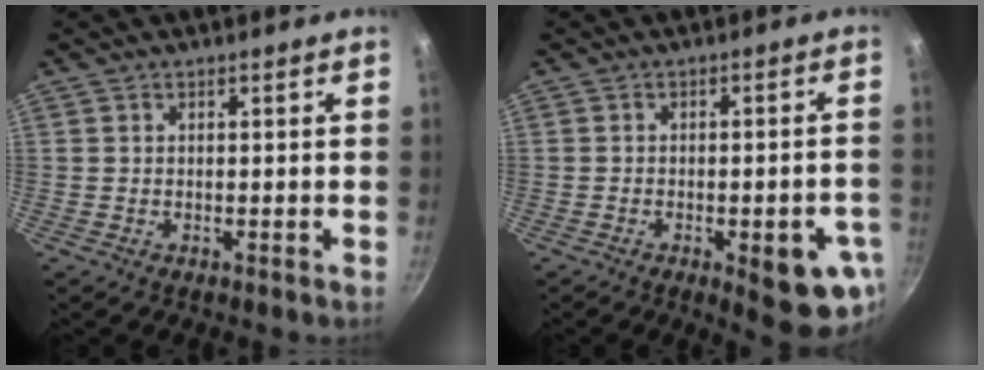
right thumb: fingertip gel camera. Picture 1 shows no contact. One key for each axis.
{"total": 11.3, "fx": -3.9, "fy": 3.8, "fz": 9.9, "tx": -0.095, "ty": 0.008, "tz": -0.044}